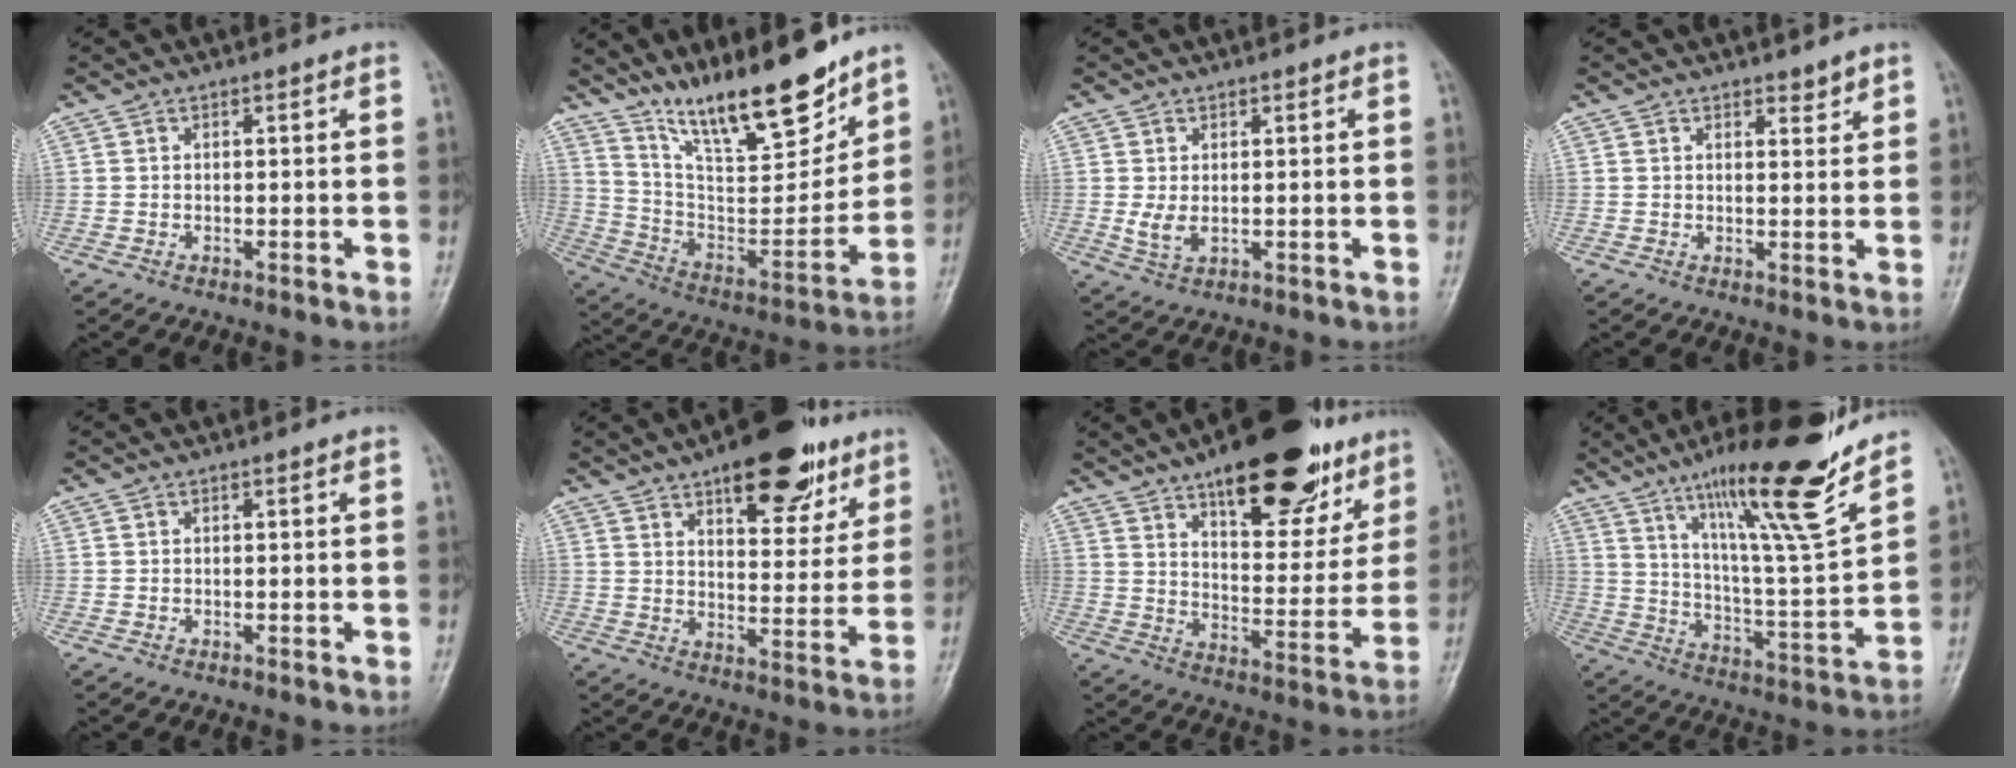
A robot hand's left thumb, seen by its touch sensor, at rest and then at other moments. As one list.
[{"total": 20.3, "force": [15.6, 5.1, 12.0], "torque": [-0.153, -0.095, 0.277]}, {"total": 3.4, "force": [0.7, 2.0, 2.6], "torque": [-0.048, -0.013, 0.018]}, {"total": 2.3, "force": [1.9, 1.0, 0.8], "torque": [0.004, -0.013, 0.025]}, {"total": 0.0}, {"total": 17.5, "force": [10.6, 7.7, 11.5], "torque": [-0.105, -0.045, 0.152]}, {"total": 24.2, "force": [15.1, 10.1, 16.0], "torque": [-0.180, -0.052, 0.225]}, {"total": 21.8, "force": [15.4, 2.3, 15.2], "torque": [-0.212, -0.084, 0.255]}]